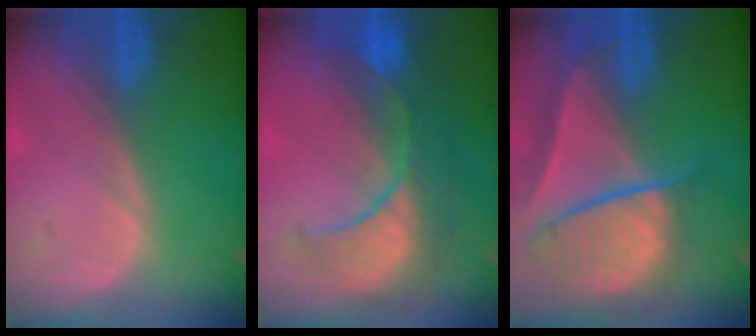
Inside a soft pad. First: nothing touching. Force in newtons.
{"total": 9.7, "press": 8.9, "slide": 3.7}
{"total": 10.1, "press": 8.3, "slide": 5.7}